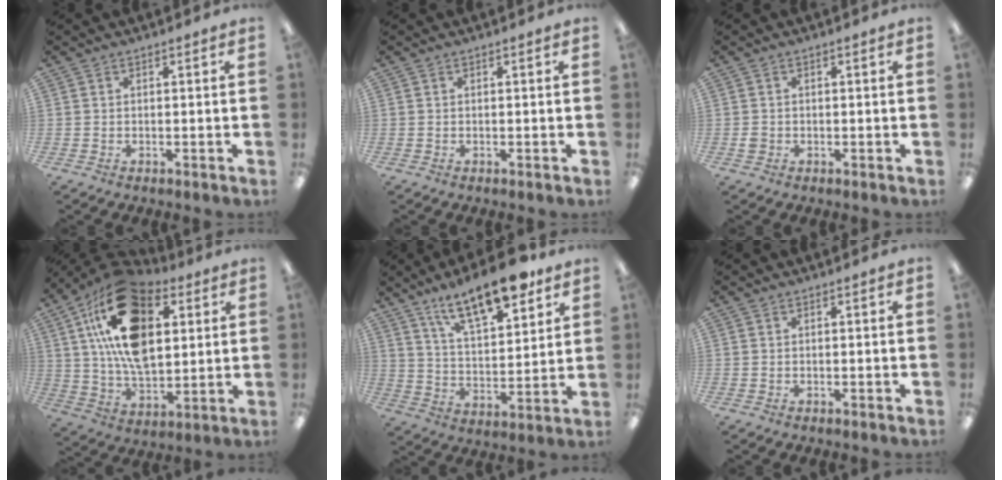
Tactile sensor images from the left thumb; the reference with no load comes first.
{"total": 0.0}
{"total": 1.3, "force": [-0.2, 1.2, 0.6], "torque": [-0.010, 0.004, -0.006]}
{"total": 23.0, "force": [9.4, 13.7, 16.0], "torque": [-0.293, -0.029, 0.159]}
{"total": 16.6, "force": [12.0, 5.6, 10.0], "torque": [-0.154, -0.063, 0.201]}
{"total": 0.0}